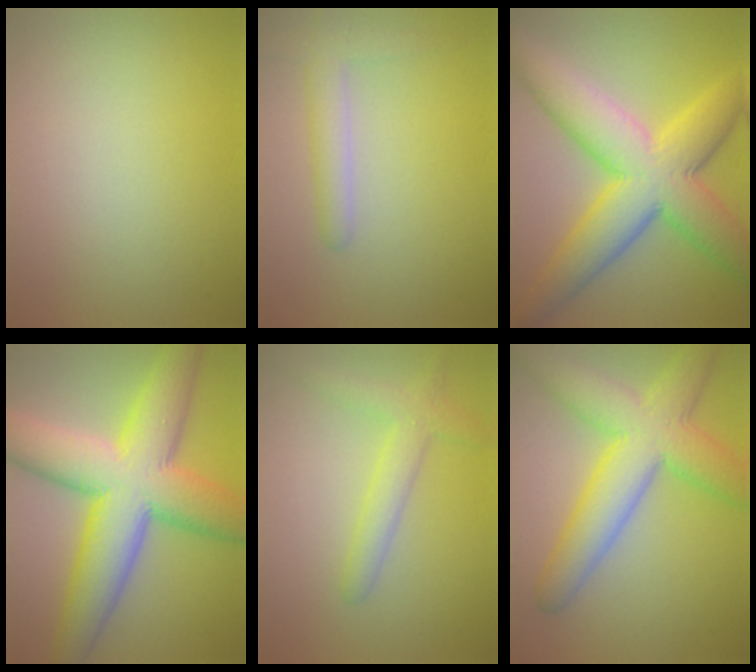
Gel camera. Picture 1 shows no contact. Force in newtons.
{"total": 2.4, "press": 2.4, "slide": 0.3}
{"total": 10.7, "press": 10.7, "slide": 0.1}
{"total": 12.2, "press": 12.2, "slide": 0.2}
{"total": 2.8, "press": 2.8, "slide": 0.3}
{"total": 8.2, "press": 8.2, "slide": 0.2}